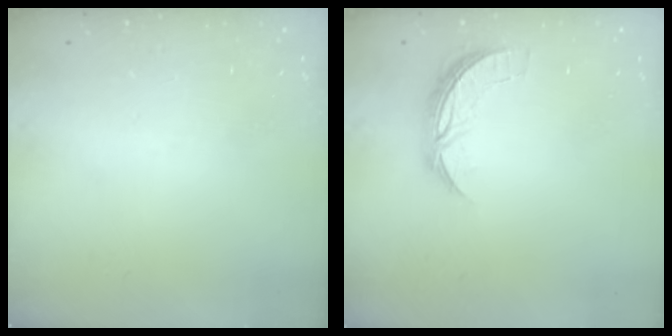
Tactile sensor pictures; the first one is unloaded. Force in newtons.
{"total": 7.2, "press": 7.2, "slide": 0.4}